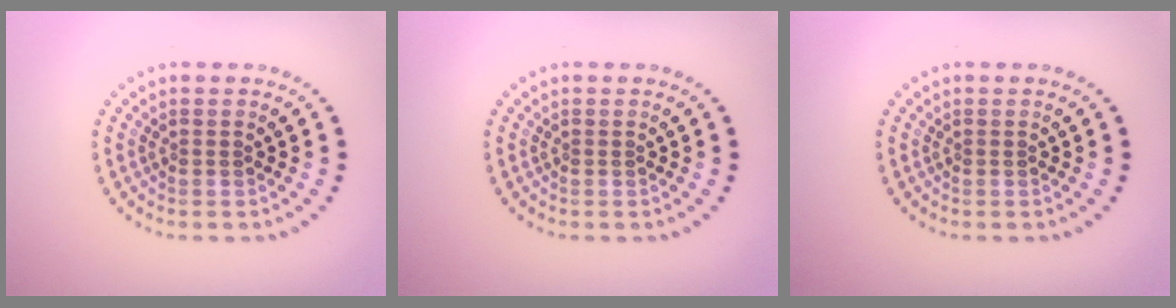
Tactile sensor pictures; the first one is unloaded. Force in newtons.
{"total": 0.0}
{"total": 0.0}